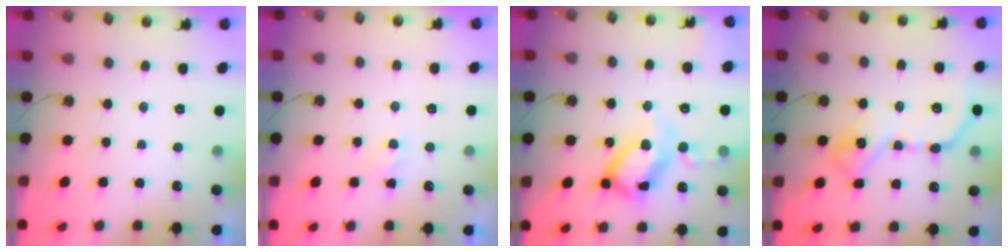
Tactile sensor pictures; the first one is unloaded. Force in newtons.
{"total": 2.9, "press": 2.9, "slide": 0.4}
{"total": 18.4, "press": 18.3, "slide": 1.7}
{"total": 13.3, "press": 13.3, "slide": 0.5}